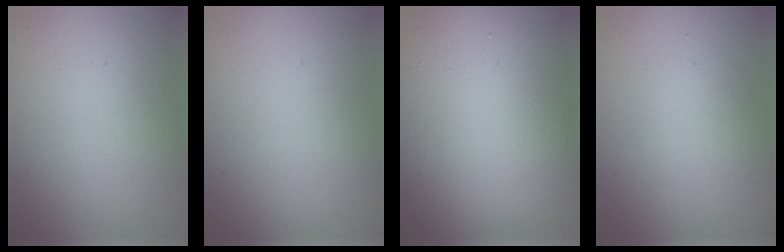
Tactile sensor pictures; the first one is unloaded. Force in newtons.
{"total": 0.0}
{"total": 18.4, "press": 18.3, "slide": 1.2}
{"total": 1.7, "press": 1.7, "slide": 0.1}